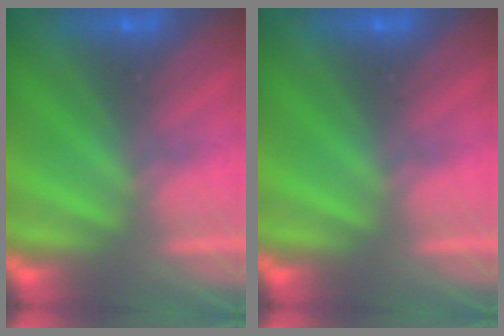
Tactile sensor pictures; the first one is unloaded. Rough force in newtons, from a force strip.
{"total": 0.0}